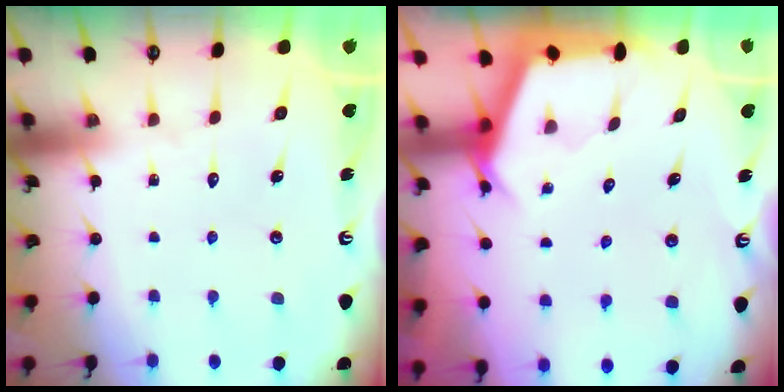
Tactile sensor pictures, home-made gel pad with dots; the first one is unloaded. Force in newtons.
{"total": 2.8, "press": 2.8, "slide": 0.2}